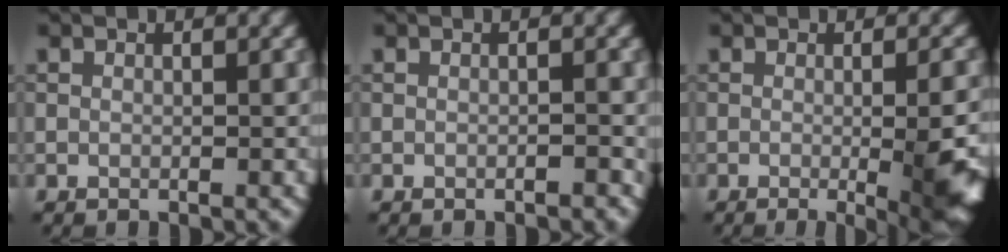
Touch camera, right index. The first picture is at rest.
{"total": 0.5, "force": [-0.4, 0.1, 0.3], "torque": [-0.003, 0.002, -0.006]}
{"total": 7.4, "force": [-1.5, 2.1, 6.9], "torque": [-0.077, -0.009, -0.011]}